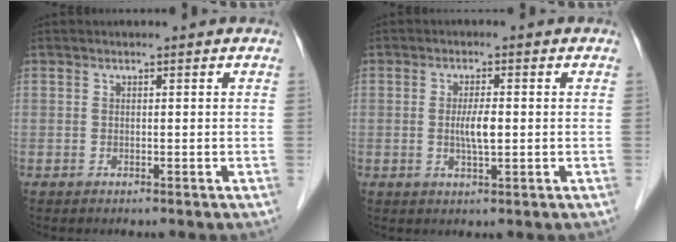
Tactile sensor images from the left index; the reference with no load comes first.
{"total": 3.3, "force": [-0.1, 0.5, 3.3], "torque": [-0.064, -0.003, -0.002]}